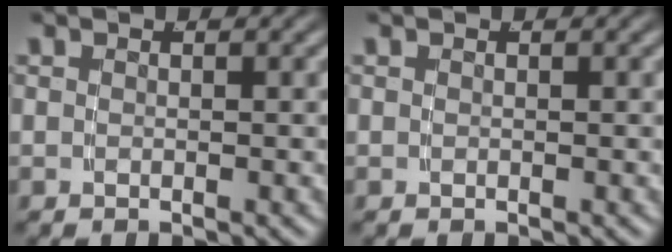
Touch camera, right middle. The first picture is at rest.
{"total": 0.0}